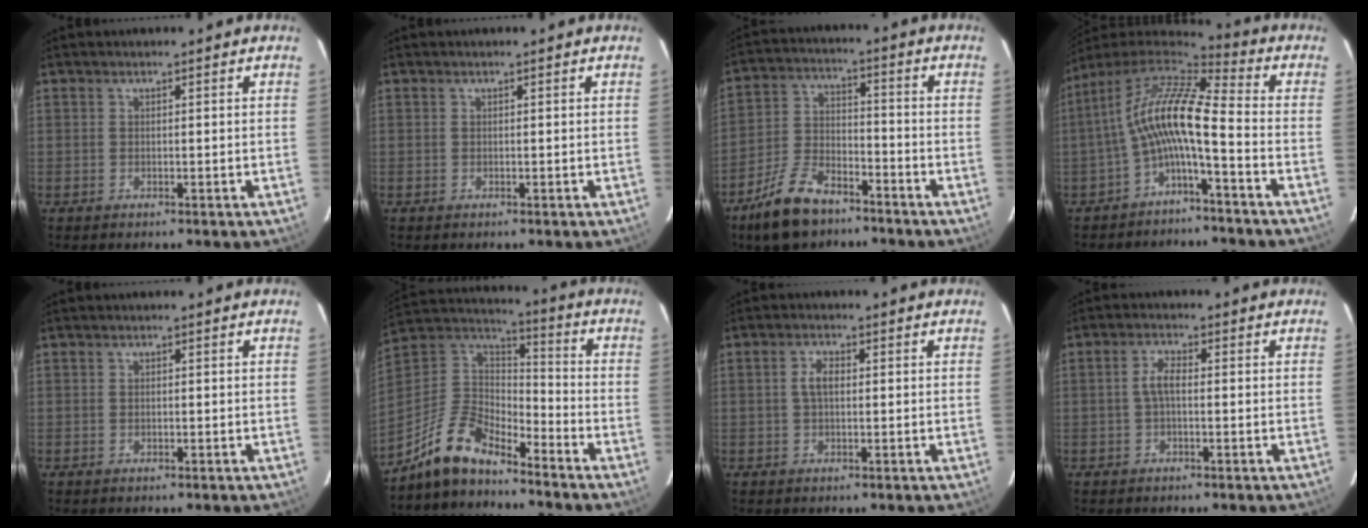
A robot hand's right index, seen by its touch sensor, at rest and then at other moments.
{"total": 0.0}
{"total": 12.2, "force": [-8.7, 5.5, 6.5], "torque": [-0.149, 0.003, -0.159]}
{"total": 11.9, "force": [-2.2, 2.2, 11.5], "torque": [-0.221, 0.015, -0.048]}
{"total": 0.0}
{"total": 13.8, "force": [-11.1, 4.9, 6.5], "torque": [-0.161, 0.011, -0.219]}
{"total": 2.7, "force": [0.2, 1.3, 2.4], "torque": [-0.049, 0.007, 0.004]}
{"total": 2.9, "force": [-0.3, 1.0, 2.7], "torque": [-0.058, 0.009, -0.006]}